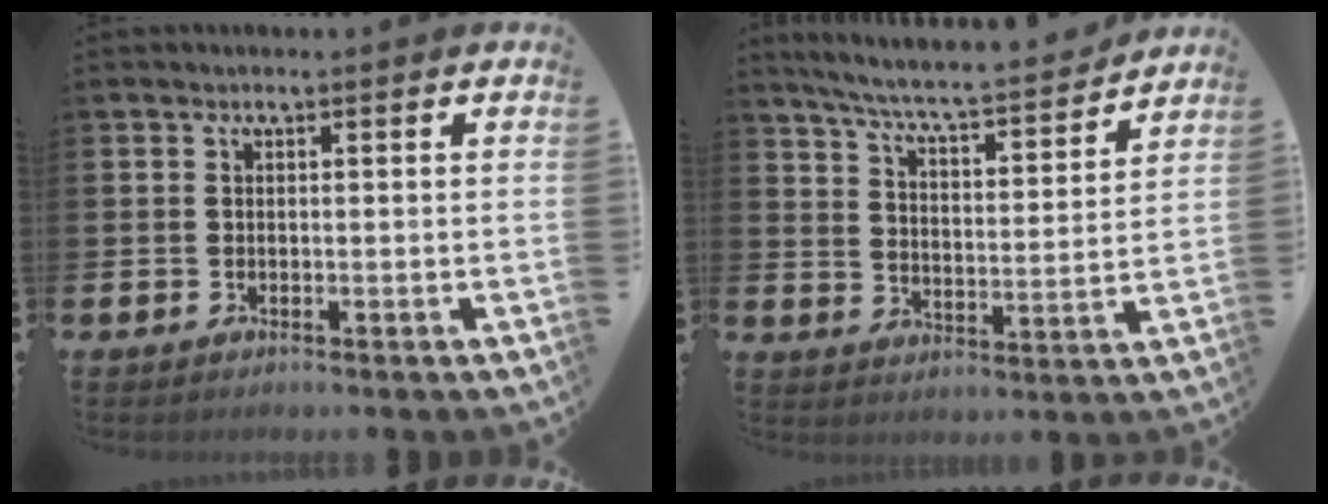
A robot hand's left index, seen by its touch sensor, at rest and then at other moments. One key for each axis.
{"total": 6.5, "fx": 6.2, "fy": 0.4, "fz": 2.1, "tx": -0.071, "ty": -0.048, "tz": 0.103}